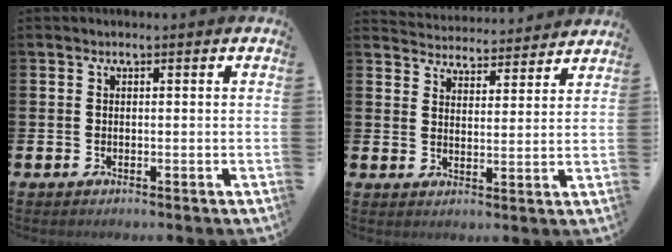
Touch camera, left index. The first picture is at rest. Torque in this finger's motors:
{"motor_torque": [0.00, -0.63, -0.25, 0.00]}